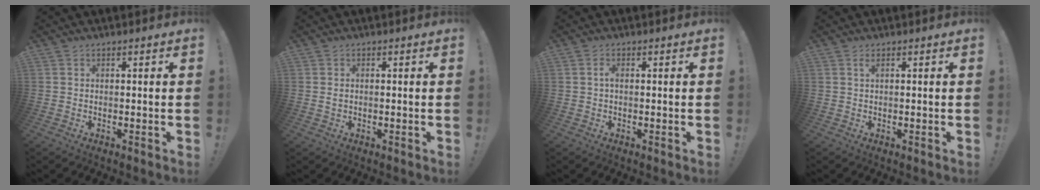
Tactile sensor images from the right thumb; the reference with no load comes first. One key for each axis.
{"total": 0.9, "fx": 0.2, "fy": 0.6, "fz": 0.6, "tx": -0.011, "ty": 0.003, "tz": 0.003}
{"total": 1.2, "fx": 0.2, "fy": 0.6, "fz": 1.0, "tx": -0.020, "ty": 0.006, "tz": 0.003}
{"total": 1.3, "fx": 0.6, "fy": 0.1, "fz": 1.1, "tx": -0.021, "ty": 0.001, "tz": 0.009}